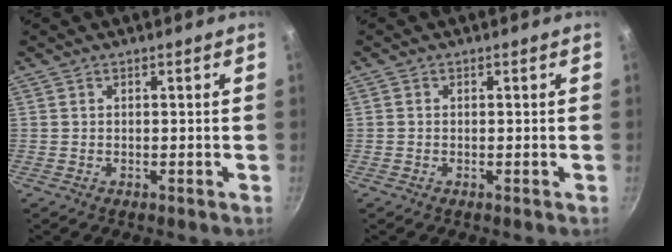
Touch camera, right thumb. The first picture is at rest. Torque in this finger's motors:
{"motor_torque": [0.23, 0.06, -0.45, 0.27, 0.04]}